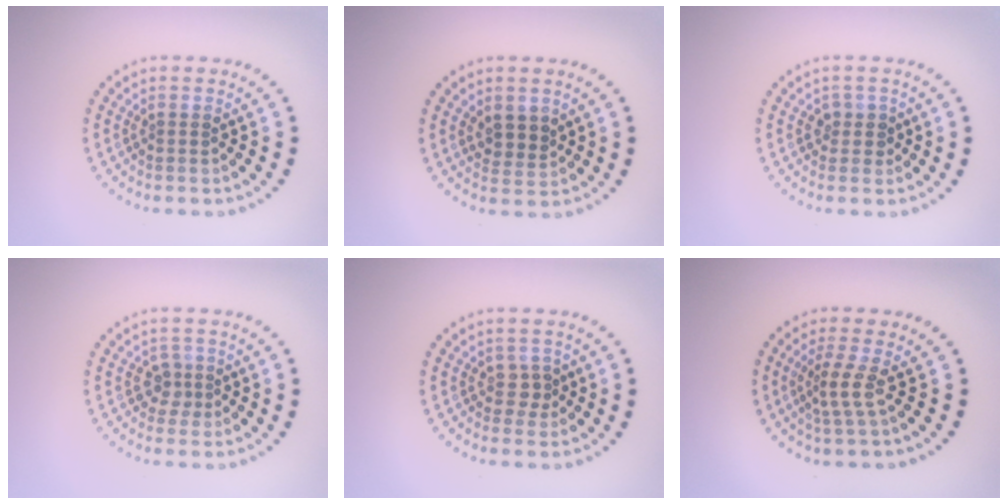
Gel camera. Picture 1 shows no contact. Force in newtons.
{"total": 2.2, "press": 2.0, "slide": 0.9}
{"total": 1.5, "press": 1.3, "slide": 0.8}
{"total": 1.8, "press": 1.3, "slide": 1.2}
{"total": 1.2, "press": 1.0, "slide": 0.6}
{"total": 2.3, "press": 1.5, "slide": 1.7}